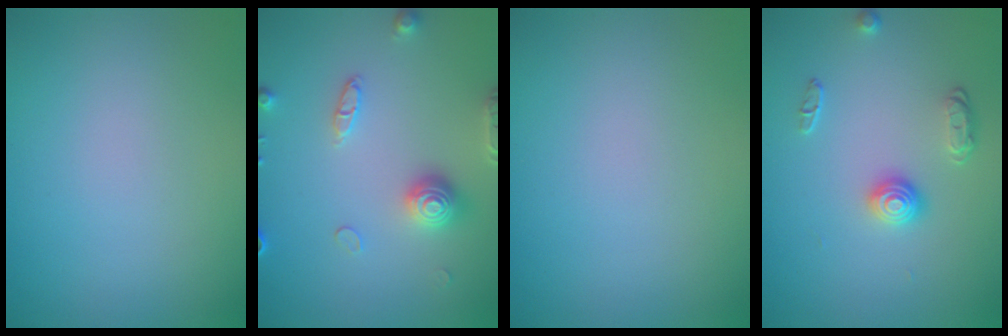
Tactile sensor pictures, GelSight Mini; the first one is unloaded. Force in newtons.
{"total": 3.2, "press": 3.0, "slide": 0.9}
{"total": 0.0}
{"total": 2.1, "press": 1.6, "slide": 1.4}